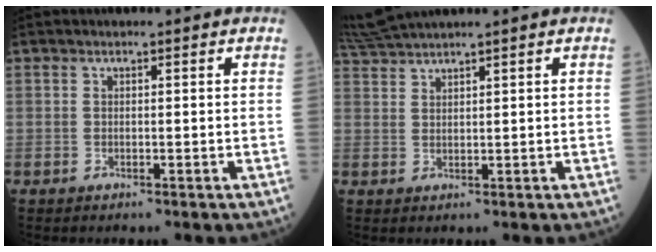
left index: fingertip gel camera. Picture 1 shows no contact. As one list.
[{"total": 4.4, "force": [4.0, -1.1, 1.5], "torque": [-0.048, 0.014, 0.089]}]